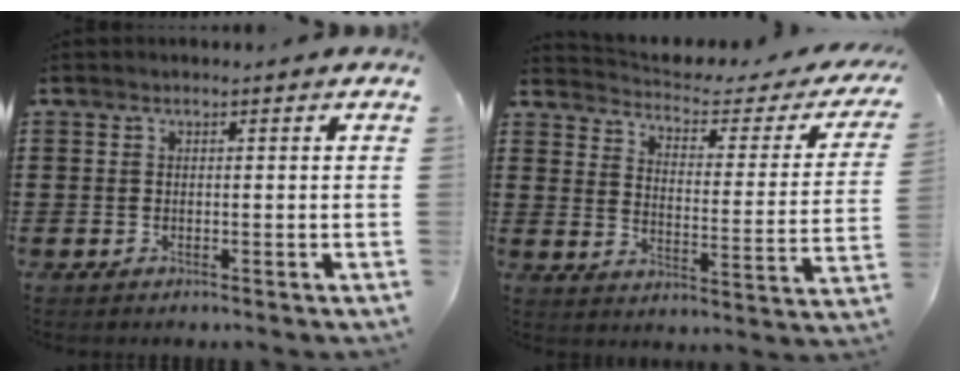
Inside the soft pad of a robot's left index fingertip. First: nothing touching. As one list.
[{"total": 2.6, "force": [2.2, 0.5, 1.2], "torque": [-0.042, -0.022, 0.029]}]